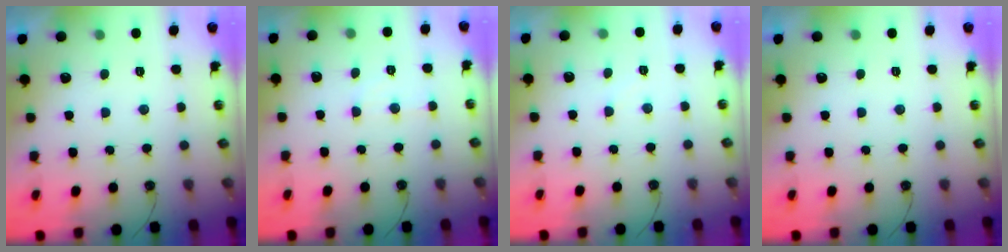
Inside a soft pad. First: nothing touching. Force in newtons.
{"total": 5.0, "press": 5.0, "slide": 0.7}
{"total": 2.5, "press": 2.5, "slide": 0.4}
{"total": 0.0}